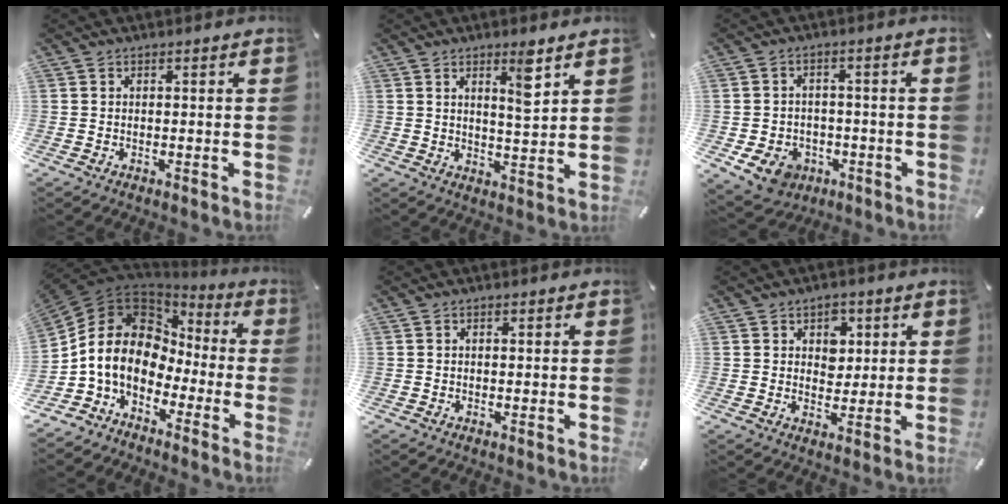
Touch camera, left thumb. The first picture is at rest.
{"total": 6.8, "force": [4.0, 1.2, 5.4], "torque": [-0.075, -0.027, 0.057]}
{"total": 8.0, "force": [-3.7, 6.3, 3.3], "torque": [-0.077, 0.020, -0.070]}
{"total": 12.1, "force": [-1.8, 10.0, 6.6], "torque": [-0.167, 0.000, -0.043]}
{"total": 0.6, "force": [0.1, 0.4, 0.4], "torque": [-0.008, 0.002, 0.001]}
{"total": 5.6, "force": [2.0, 4.6, 2.5], "torque": [-0.023, -0.007, 0.027]}